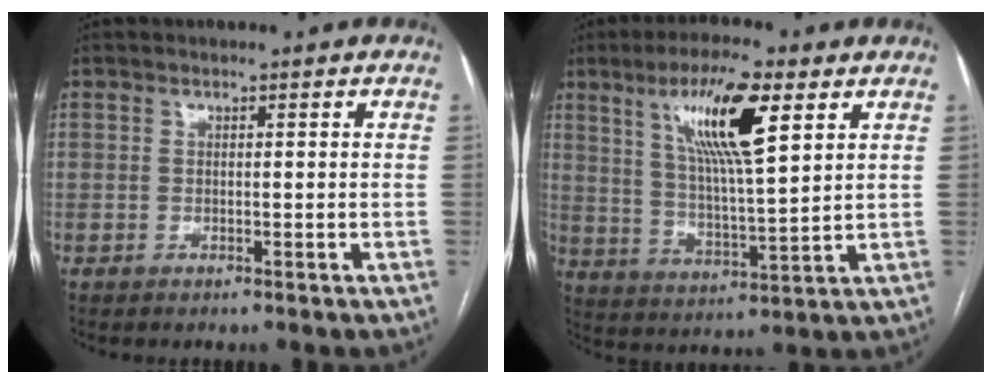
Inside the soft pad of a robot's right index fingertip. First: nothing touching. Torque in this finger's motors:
{"motor_torque": [1.02, 0.29, 0.37, 0.21]}